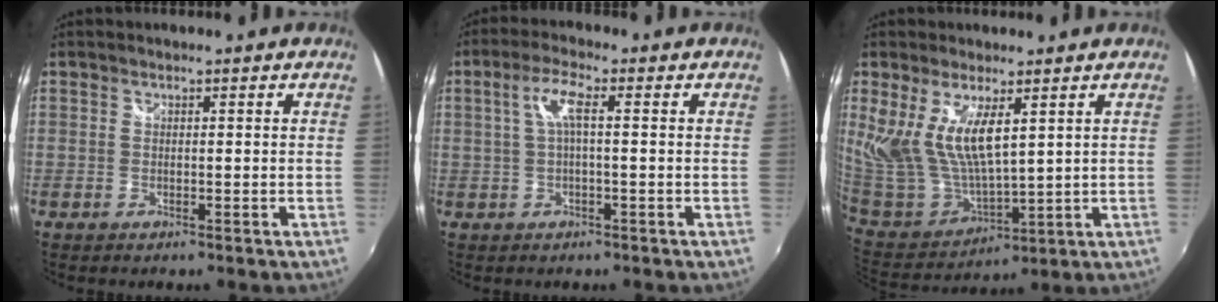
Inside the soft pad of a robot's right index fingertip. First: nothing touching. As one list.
[{"total": 4.3, "force": [0.3, 0.6, 4.2], "torque": [-0.083, 0.007, 0.009]}, {"total": 13.3, "force": [5.2, 5.7, 10.8], "torque": [-0.218, -0.015, 0.120]}]